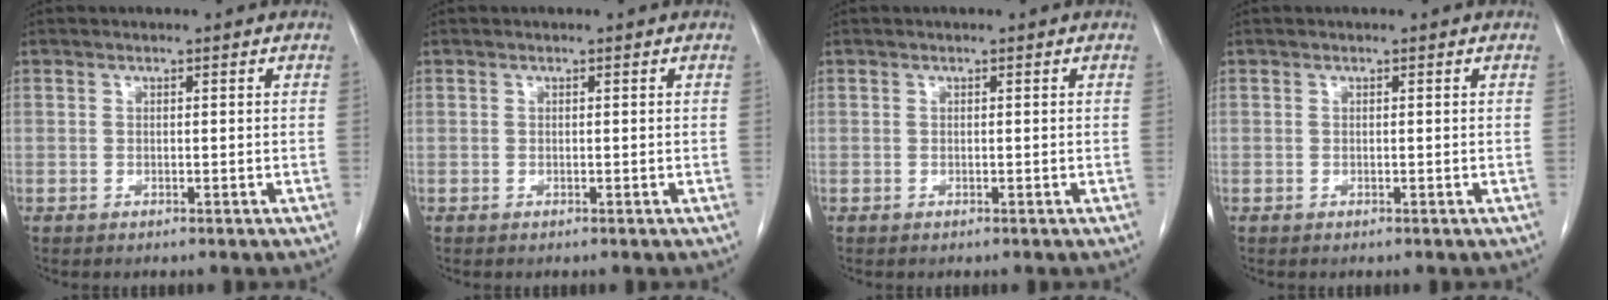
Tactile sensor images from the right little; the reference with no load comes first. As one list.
[{"total": 0.0}, {"total": 0.0}, {"total": 0.0}]